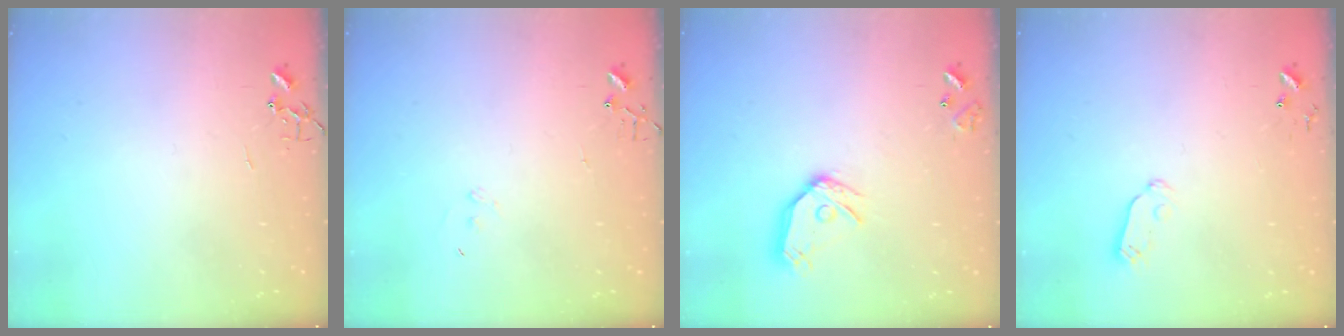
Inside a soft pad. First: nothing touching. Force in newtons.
{"total": 6.8, "press": 6.8, "slide": 0.5}
{"total": 12.3, "press": 12.2, "slide": 1.5}
{"total": 4.9, "press": 4.9, "slide": 0.3}